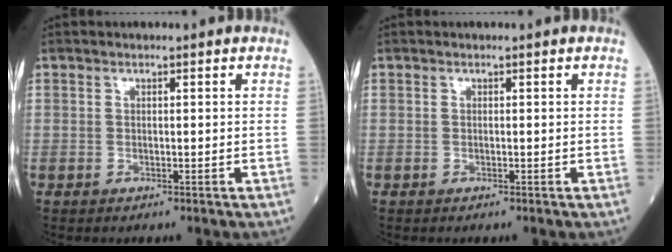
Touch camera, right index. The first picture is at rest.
{"total": 0.0}